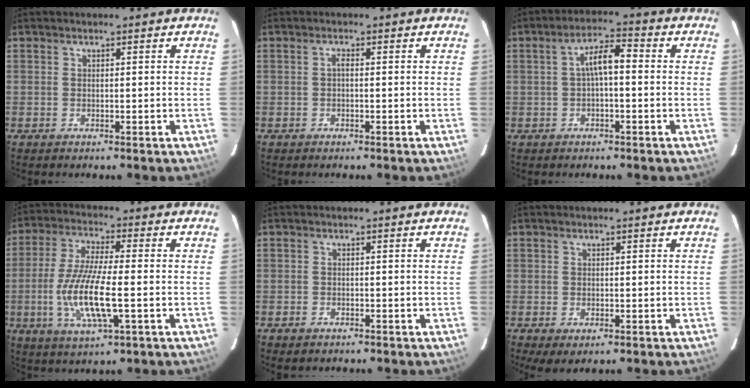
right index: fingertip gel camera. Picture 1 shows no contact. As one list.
[{"total": 0.8, "force": [-0.2, 0.3, 0.7], "torque": [-0.013, 0.006, -0.005]}, {"total": 5.1, "force": [-0.2, 1.6, 4.8], "torque": [-0.088, 0.017, -0.002]}, {"total": 12.9, "force": [-2.8, 2.7, 12.3], "torque": [-0.250, -0.013, -0.054]}, {"total": 1.2, "force": [-0.9, 0.8, 0.4], "torque": [-0.009, 0.000, -0.015]}, {"total": 2.4, "force": [-0.7, 1.4, 1.9], "torque": [-0.037, -0.011, -0.007]}]